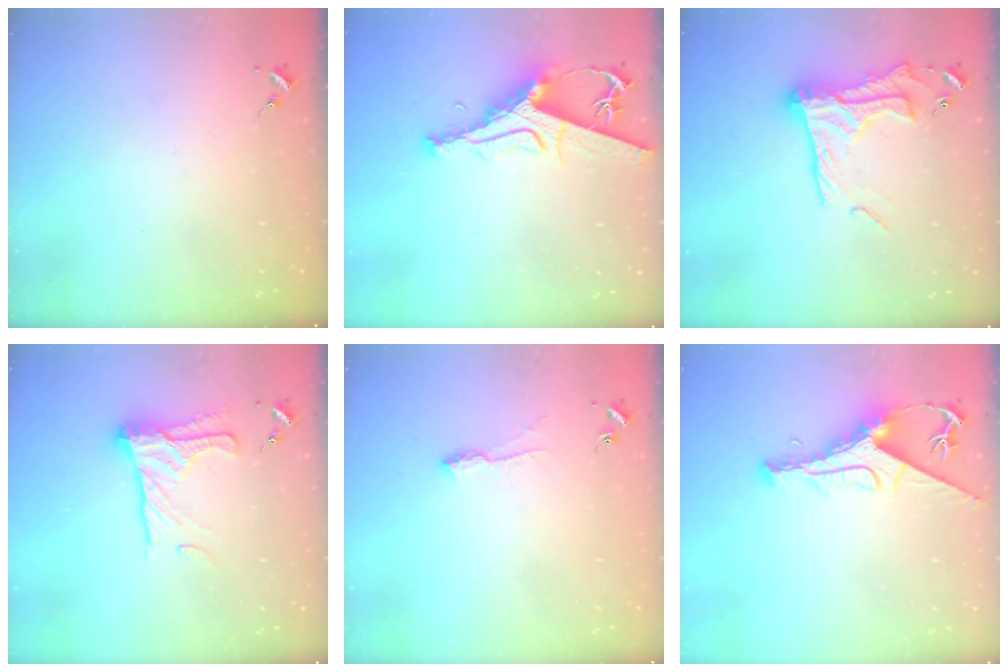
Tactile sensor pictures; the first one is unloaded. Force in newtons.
{"total": 10.9, "press": 10.9, "slide": 1.1}
{"total": 17.5, "press": 17.4, "slide": 1.5}
{"total": 18.0, "press": 17.9, "slide": 1.3}
{"total": 5.7, "press": 5.7, "slide": 0.8}
{"total": 9.8, "press": 9.7, "slide": 1.4}